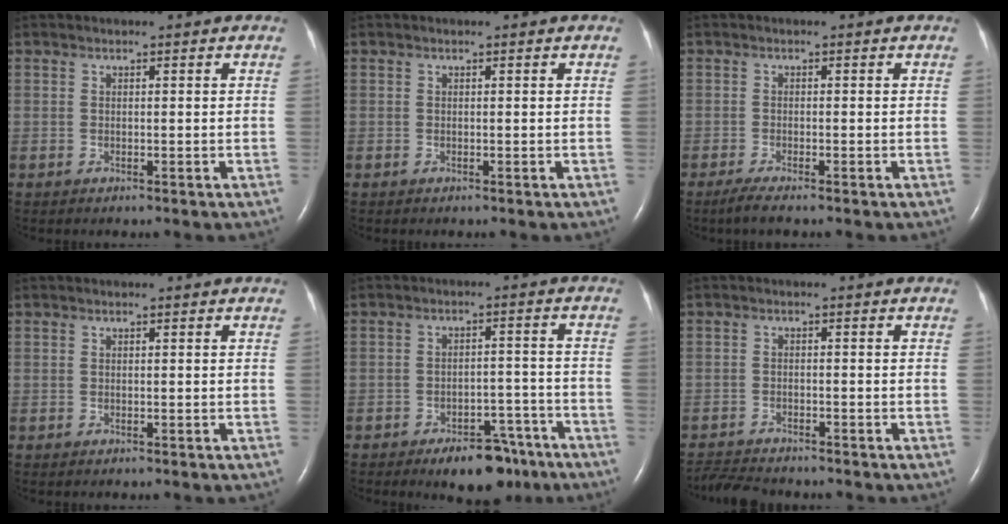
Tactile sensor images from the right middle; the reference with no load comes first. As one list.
[{"total": 0.0}, {"total": 2.4, "force": [-1.8, 0.1, 1.6], "torque": [-0.040, -0.009, -0.035]}, {"total": 0.0}, {"total": 8.9, "force": [-6.5, 3.8, 4.7], "torque": [-0.053, 0.013, -0.093]}, {"total": 5.4, "force": [-5.2, 0.7, 1.3], "torque": [-0.025, -0.016, -0.086]}]